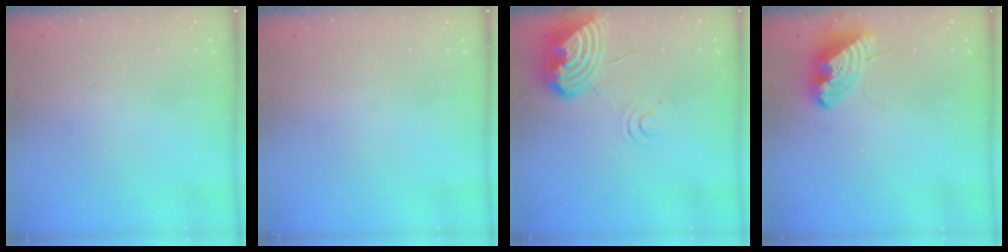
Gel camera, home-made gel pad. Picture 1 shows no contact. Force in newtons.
{"total": 0.0}
{"total": 13.8, "press": 13.7, "slide": 2.0}
{"total": 8.9, "press": 8.9, "slide": 0.4}